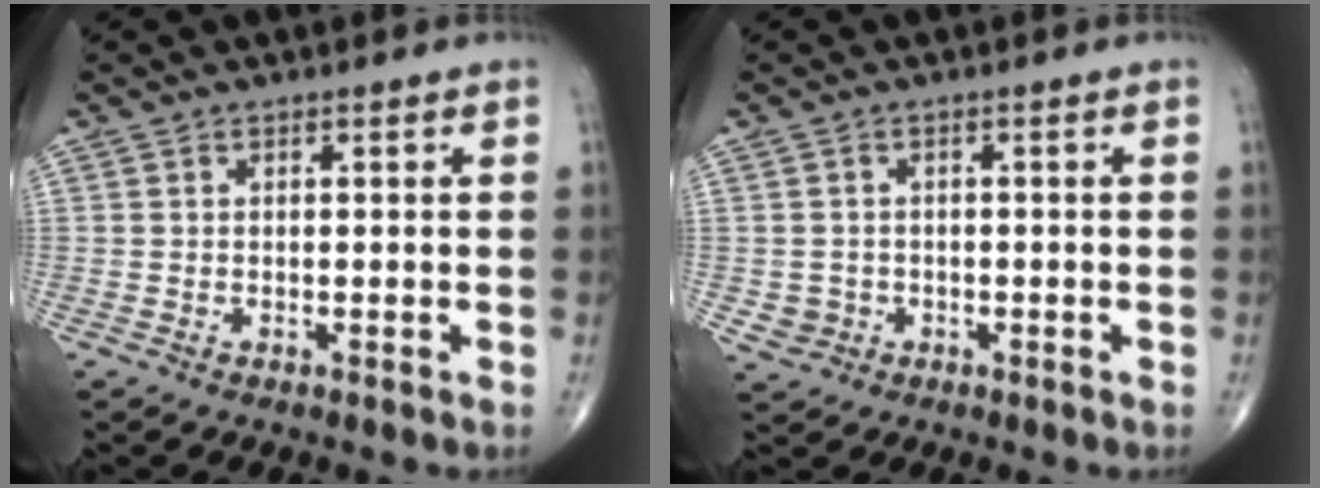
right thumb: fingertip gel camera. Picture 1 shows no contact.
{"total": 2.7, "force": [-0.6, 2.6, 0.4], "torque": [0.004, 0.006, -0.007]}